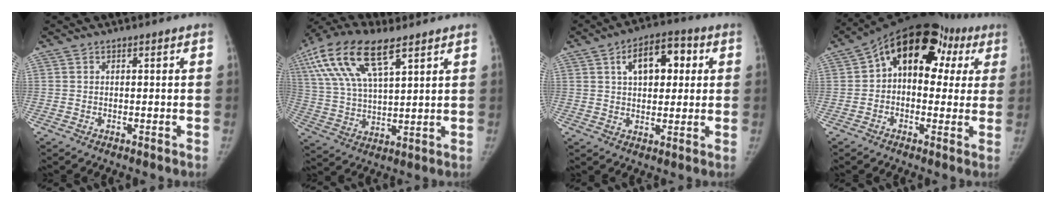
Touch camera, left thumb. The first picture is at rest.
{"total": 18.6, "force": [9.6, 7.7, 14.0], "torque": [-0.287, -0.003, 0.183]}
{"total": 10.8, "force": [3.3, 6.3, 8.2], "torque": [-0.092, 0.010, 0.044]}
{"total": 17.6, "force": [5.3, 11.6, 12.2], "torque": [-0.120, 0.042, 0.065]}